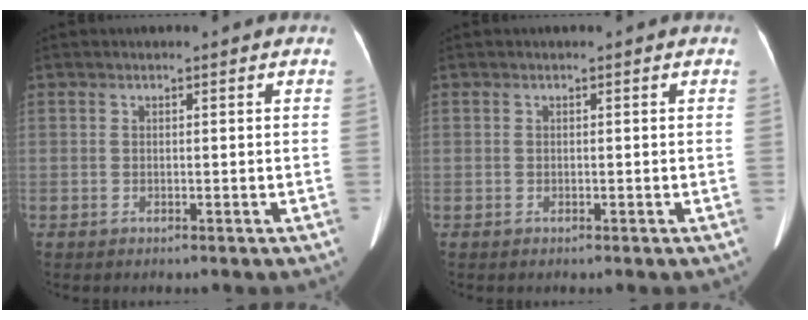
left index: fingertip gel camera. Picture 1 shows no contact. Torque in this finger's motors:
{"motor_torque": [-0.14, -0.07, 0.00, -0.01]}